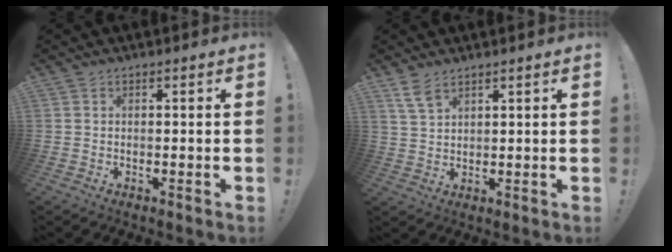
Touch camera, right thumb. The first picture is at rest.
{"total": 5.4, "force": [3.7, 2.3, 3.1], "torque": [-0.055, -0.017, 0.070]}